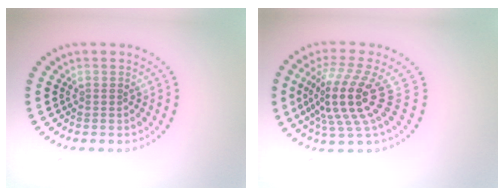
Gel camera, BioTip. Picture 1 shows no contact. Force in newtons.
{"total": 5.3, "press": 3.9, "slide": 3.6}